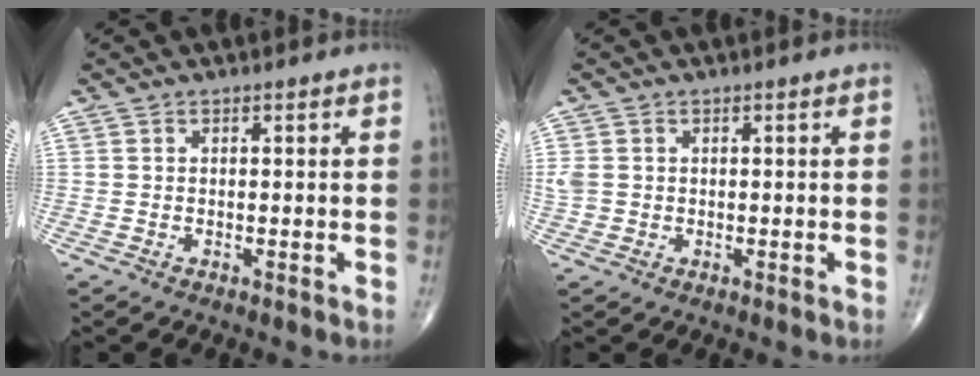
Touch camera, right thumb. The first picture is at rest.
{"total": 2.8, "force": [0.2, 2.4, 1.4], "torque": [-0.035, 0.007, 0.009]}